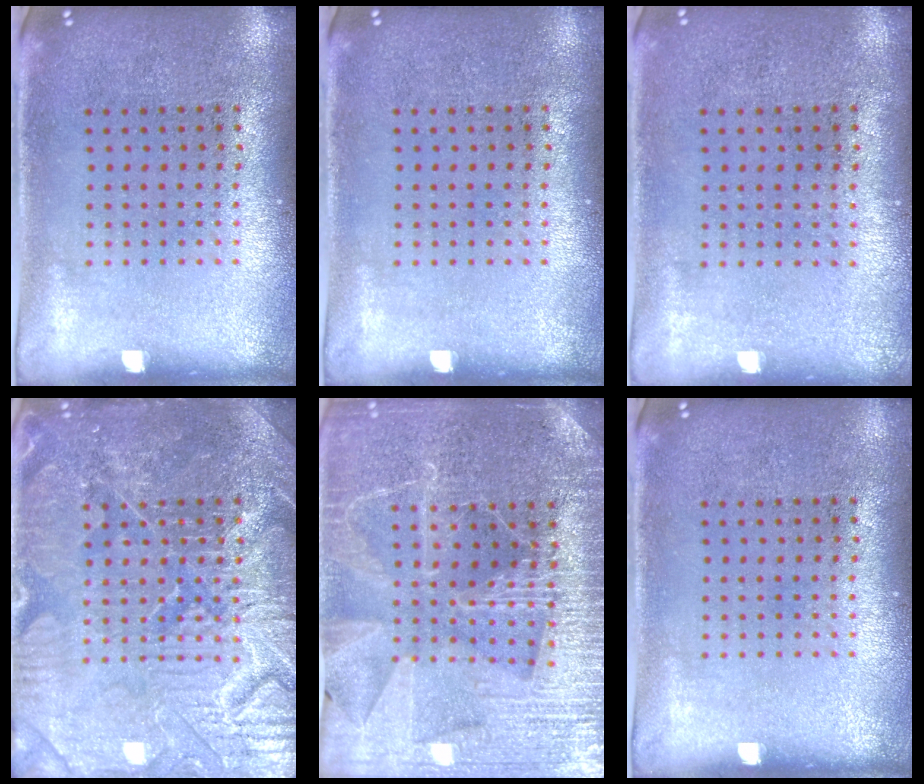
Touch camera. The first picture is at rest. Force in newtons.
{"total": 0.0}
{"total": 0.0}
{"total": 4.8, "press": 4.8, "slide": 0.6}
{"total": 4.2, "press": 3.9, "slide": 1.4}
{"total": 0.0}